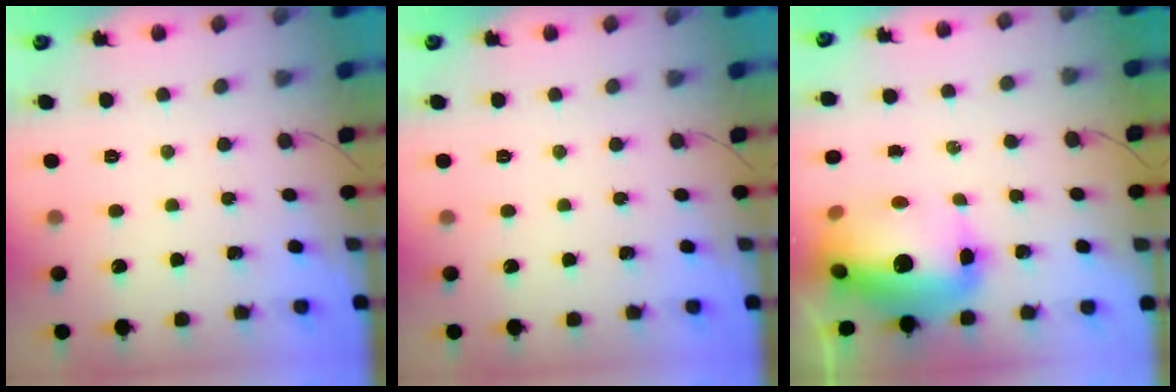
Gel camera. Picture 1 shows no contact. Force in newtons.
{"total": 0.0}
{"total": 17.4, "press": 16.9, "slide": 4.3}